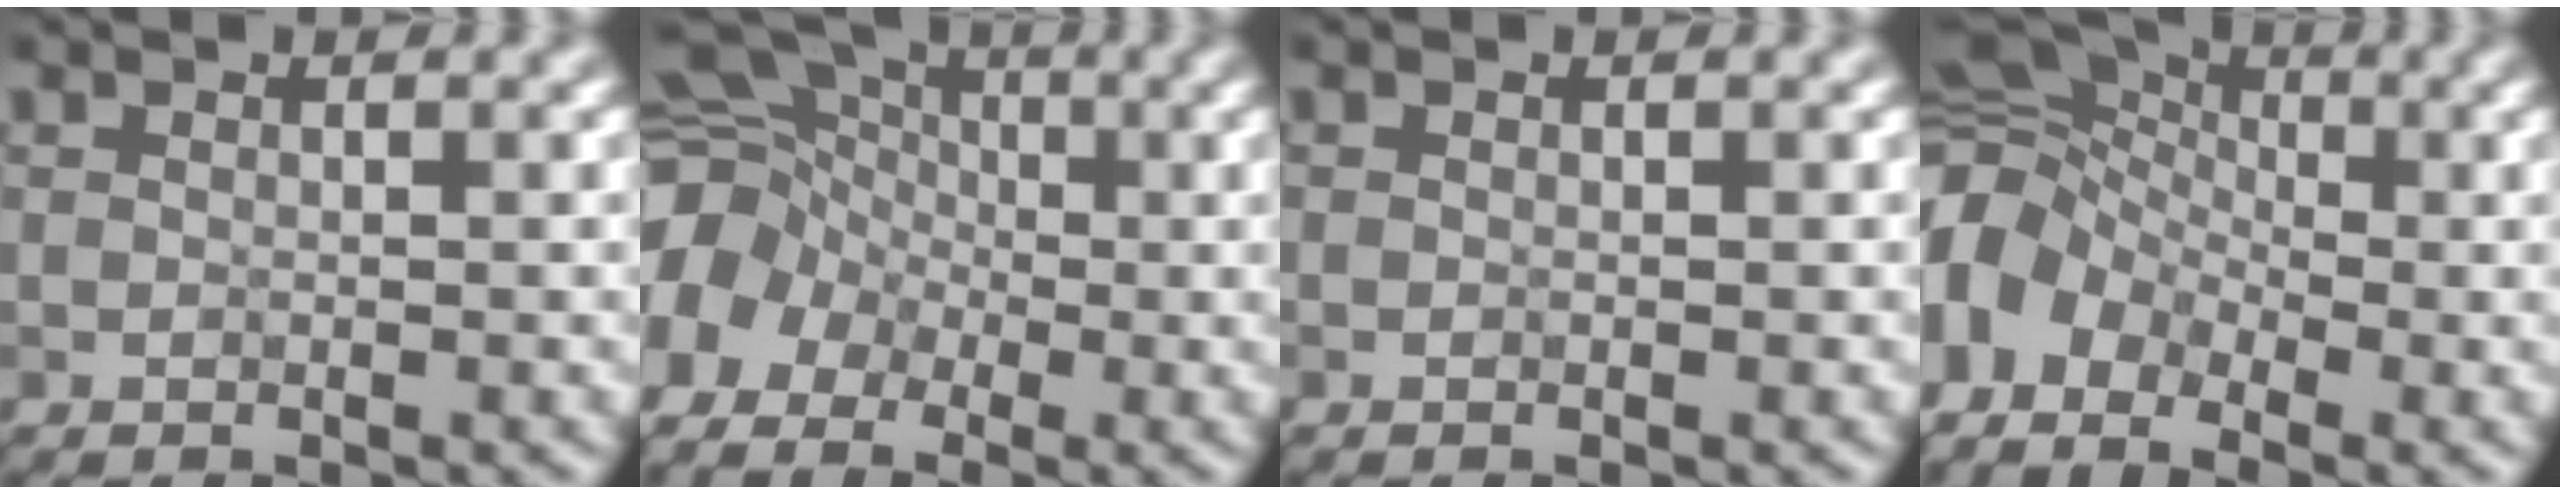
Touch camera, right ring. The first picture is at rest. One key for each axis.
{"total": 9.9, "fx": -3.2, "fy": 8.0, "fz": 4.9, "tx": -0.107, "ty": -0.002, "tz": -0.076}
{"total": 0.0}
{"total": 11.1, "fx": -2.3, "fy": 8.7, "fz": 6.4, "tx": -0.131, "ty": 0.009, "tz": -0.060}